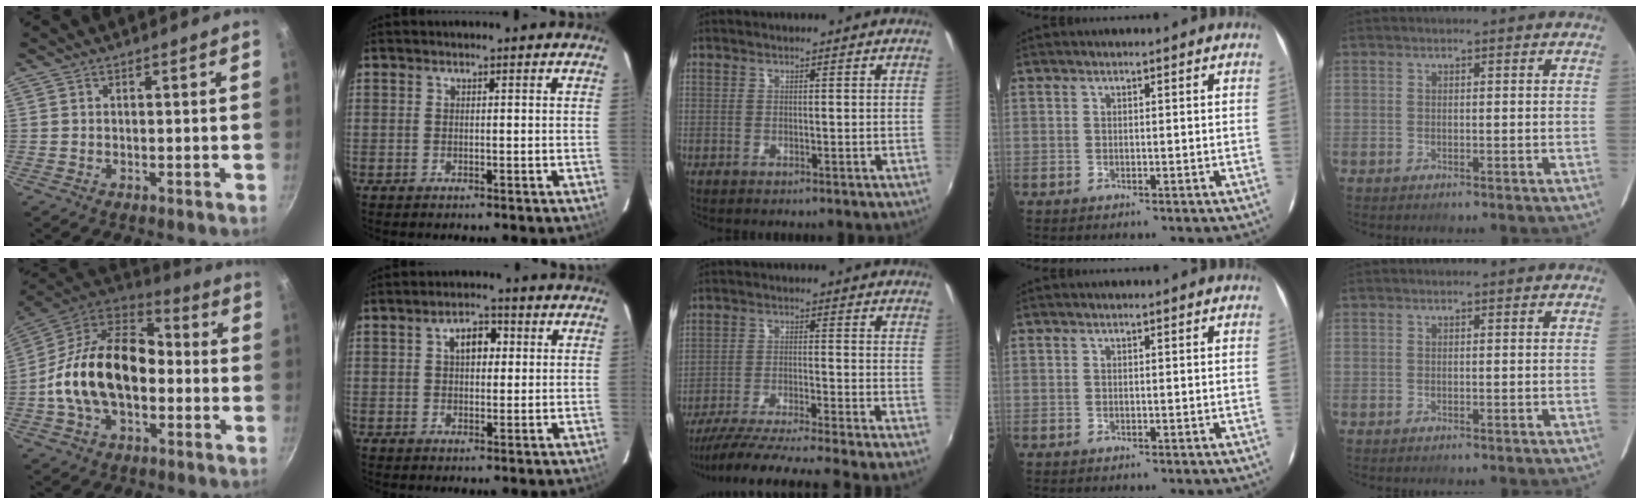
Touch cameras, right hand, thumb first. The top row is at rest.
{"thumb": {"total": 21.9, "force": [-2.3, 14.2, 16.6], "torque": [-0.269, 0.046, -0.056]}, "index": {"total": 5.0, "force": [1.4, 3.1, 3.7], "torque": [-0.058, 0.018, 0.023]}, "middle": {"total": 22.0, "force": [-19.7, -1.9, 9.5], "torque": [-0.167, -0.046, -0.300]}}